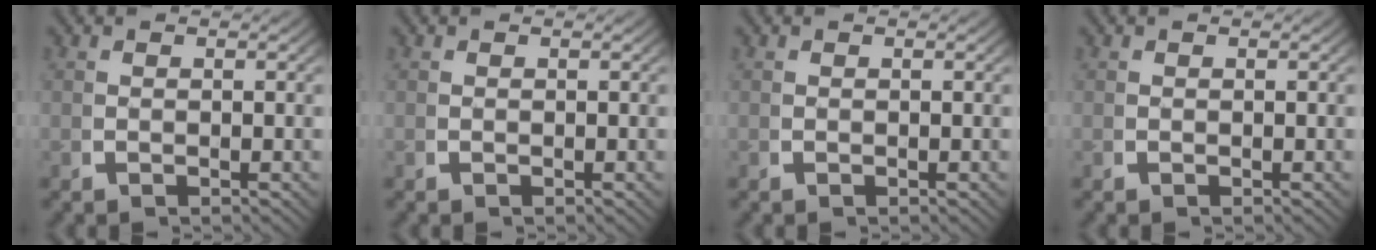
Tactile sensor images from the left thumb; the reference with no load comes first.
{"total": 0.0}
{"total": 0.0}
{"total": 0.0}